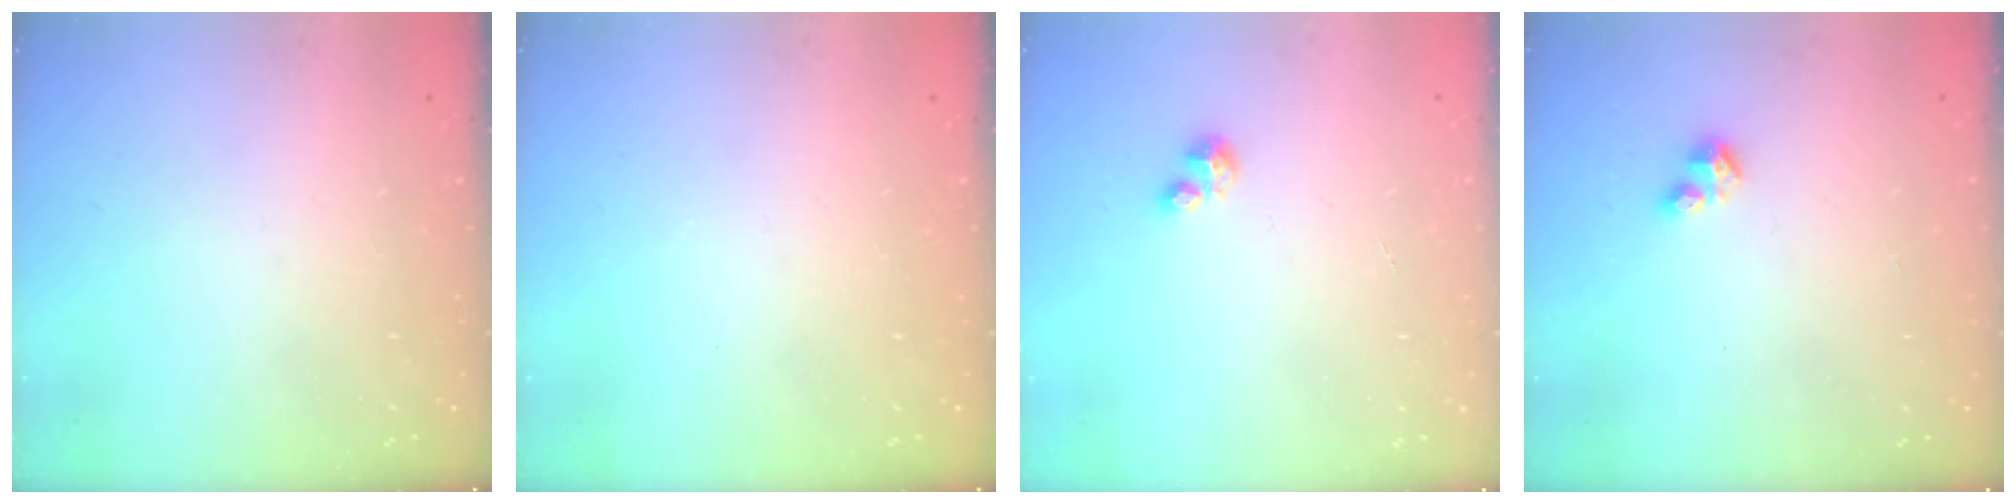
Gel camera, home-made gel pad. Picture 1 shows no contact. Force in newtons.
{"total": 0.0}
{"total": 2.1, "press": 2.1, "slide": 0.2}
{"total": 2.9, "press": 2.8, "slide": 0.6}